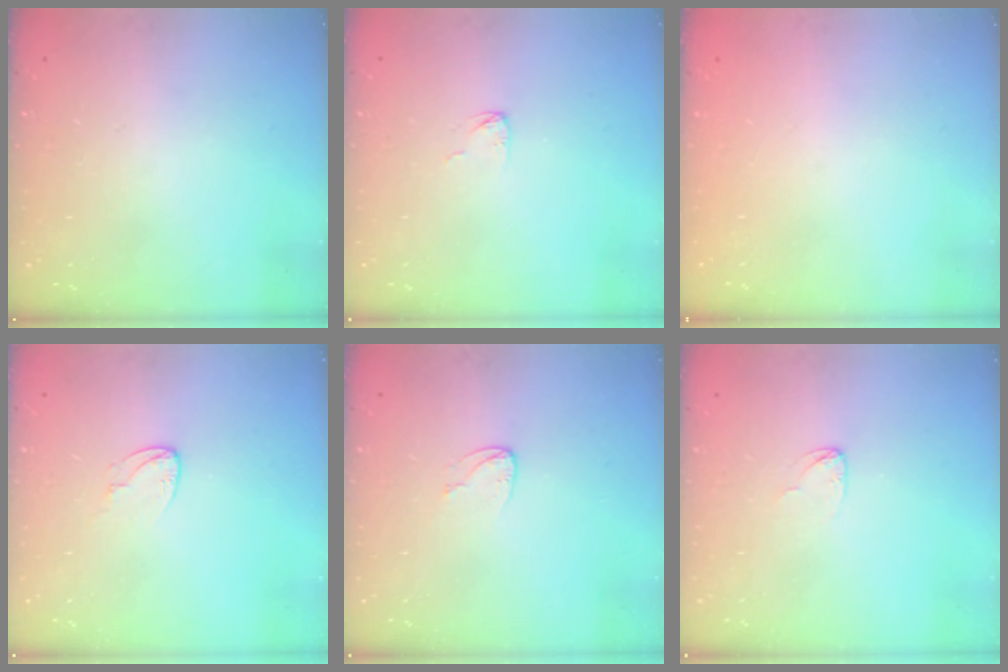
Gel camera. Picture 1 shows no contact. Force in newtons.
{"total": 3.0, "press": 3.0, "slide": 0.3}
{"total": 0.0}
{"total": 4.1, "press": 4.1, "slide": 0.3}
{"total": 3.7, "press": 3.7, "slide": 0.3}
{"total": 2.7, "press": 2.7, "slide": 0.1}